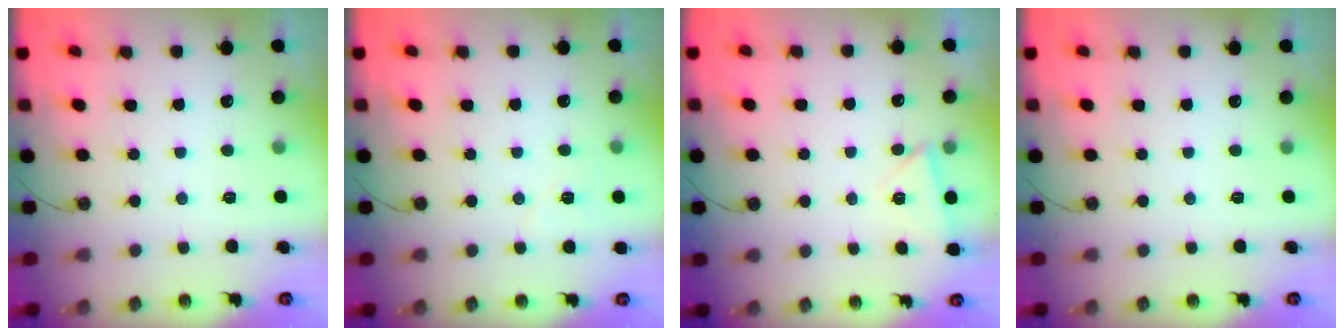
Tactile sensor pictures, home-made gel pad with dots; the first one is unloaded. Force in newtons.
{"total": 3.9, "press": 3.8, "slide": 0.8}
{"total": 3.4, "press": 3.3, "slide": 0.8}
{"total": 0.0}